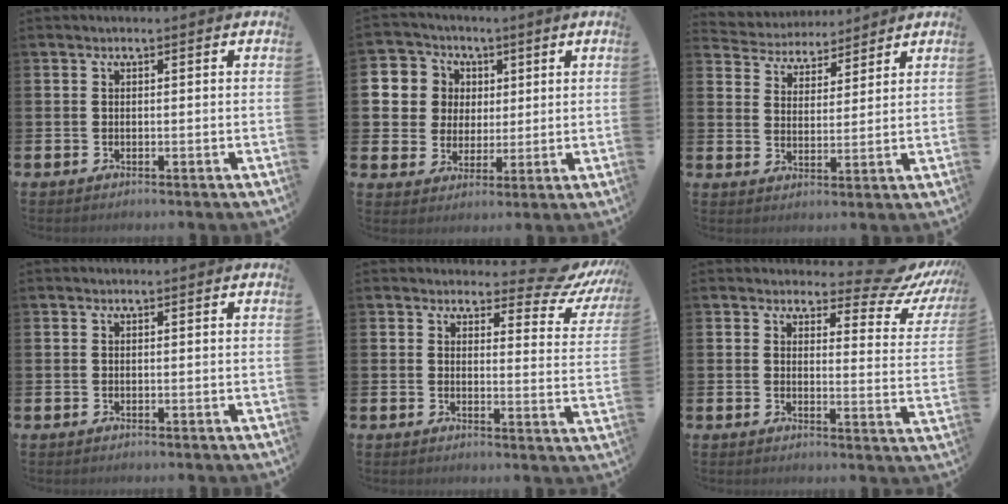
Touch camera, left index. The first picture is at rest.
{"total": 6.9, "force": [2.4, 6.5, 0.7], "torque": [-0.043, 0.007, 0.045]}
{"total": 4.5, "force": [4.2, 1.3, -0.7], "torque": [-0.015, -0.028, 0.075]}
{"total": 0.0}
{"total": 5.6, "force": [4.7, 2.2, 2.0], "torque": [-0.026, -0.035, 0.075]}
{"total": 6.4, "force": [5.6, 2.3, 2.1], "torque": [-0.026, -0.046, 0.092]}